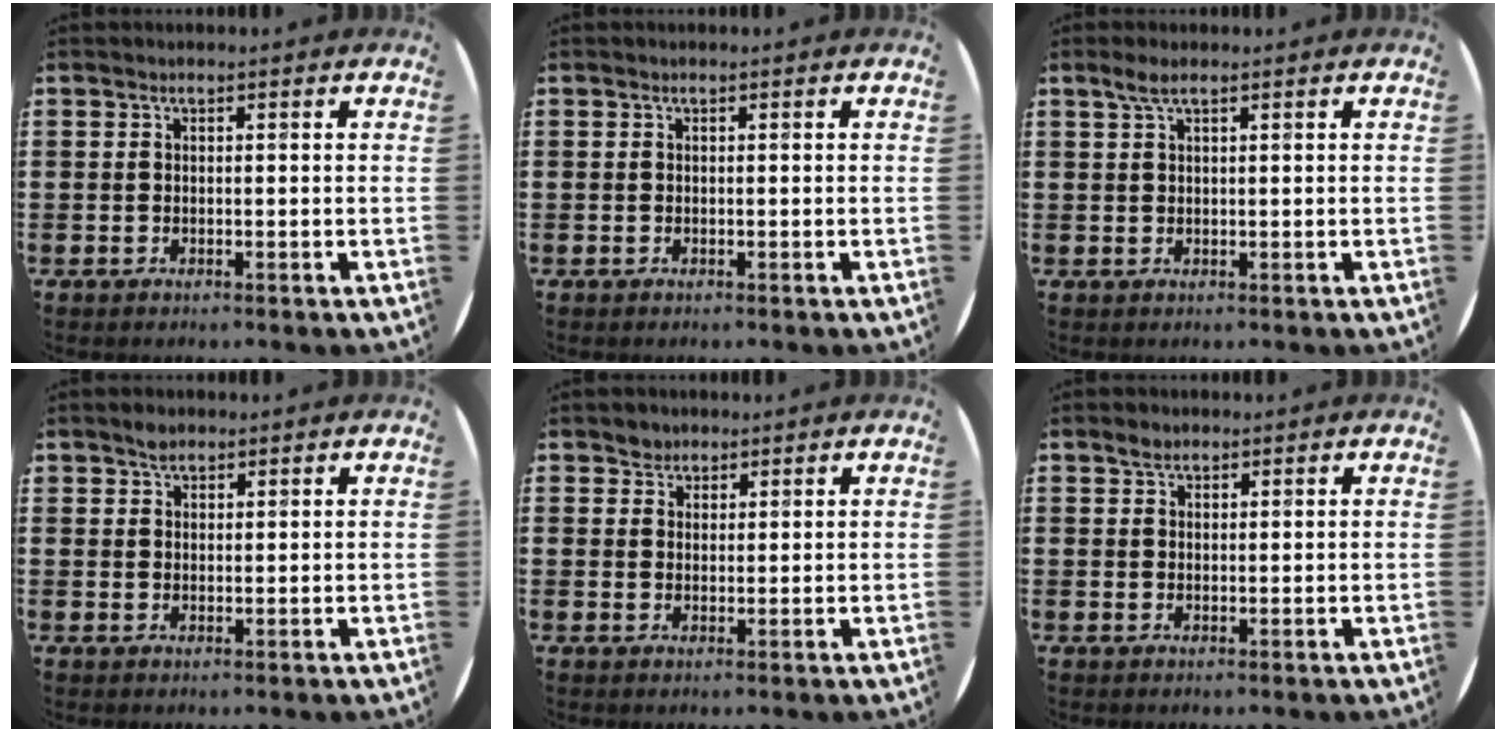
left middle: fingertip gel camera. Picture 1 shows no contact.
{"total": 0.0}
{"total": 1.8, "force": [1.2, 0.3, 1.4], "torque": [-0.028, 0.004, 0.020]}
{"total": 1.8, "force": [1.5, 0.8, 0.3], "torque": [0.001, 0.000, 0.028]}
{"total": 2.1, "force": [1.8, 1.1, -0.1], "torque": [0.007, -0.002, 0.034]}
{"total": 1.5, "force": [1.3, 0.6, 0.5], "torque": [-0.003, 0.001, 0.022]}